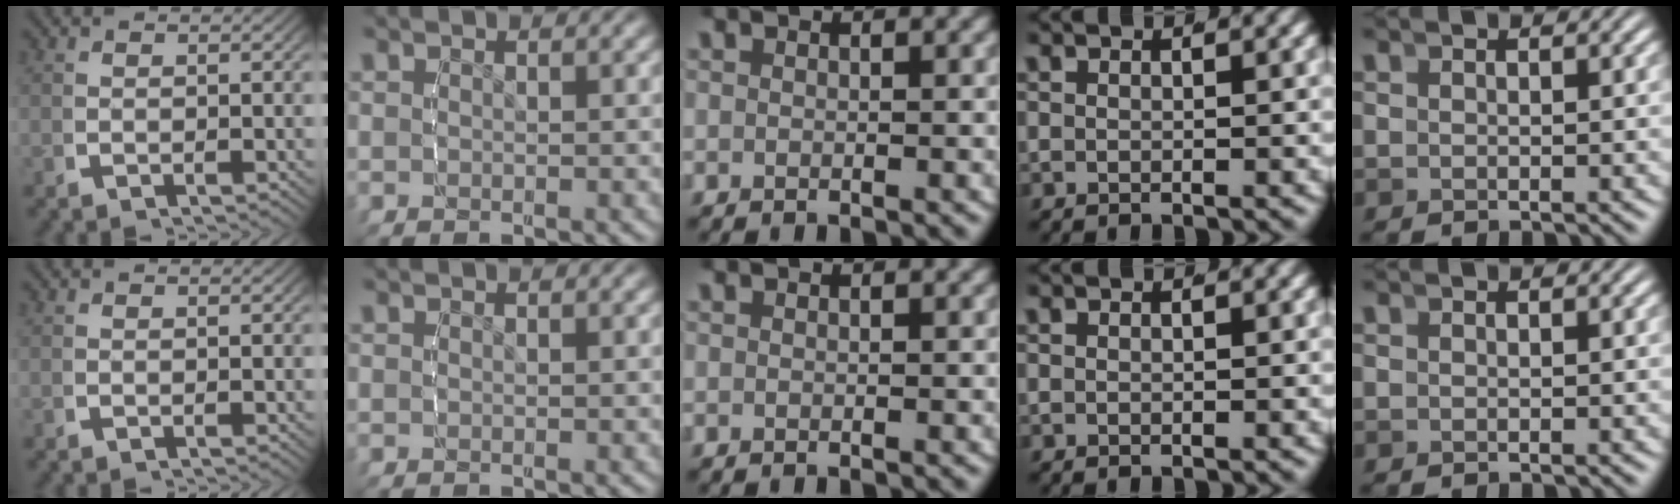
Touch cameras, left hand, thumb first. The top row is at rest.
{}